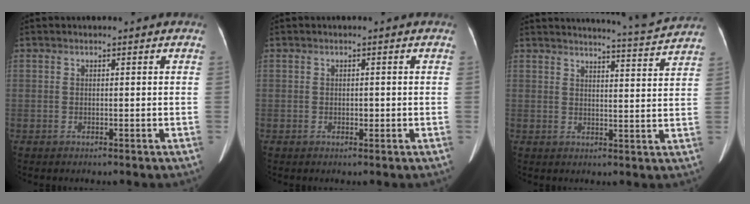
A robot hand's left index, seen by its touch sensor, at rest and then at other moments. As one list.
[{"total": 0.7, "force": [-0.2, 0.5, 0.5], "torque": [-0.009, 0.000, -0.002]}, {"total": 9.0, "force": [8.7, -1.8, 1.6], "torque": [-0.035, -0.025, 0.109]}]